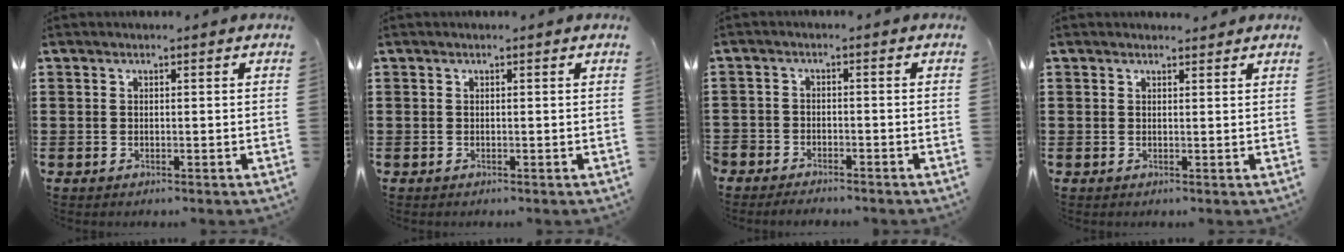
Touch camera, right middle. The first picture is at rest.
{"total": 0.0}
{"total": 2.6, "force": [-2.6, 0.6, -0.3], "torque": [-0.002, 0.002, -0.058]}
{"total": 0.9, "force": [0.8, 0.2, 0.1], "torque": [0.005, -0.002, 0.014]}